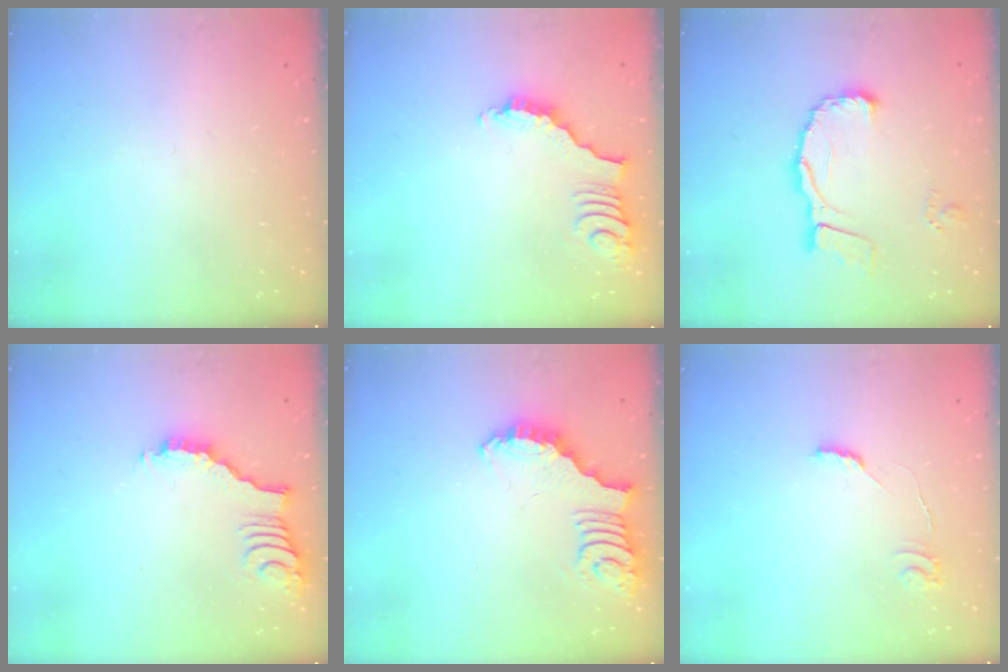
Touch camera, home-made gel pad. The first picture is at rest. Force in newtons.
{"total": 2.9, "press": 2.9, "slide": 0.6}
{"total": 11.5, "press": 11.3, "slide": 2.0}
{"total": 2.6, "press": 2.6, "slide": 0.4}
{"total": 2.7, "press": 2.6, "slide": 0.5}
{"total": 6.6, "press": 6.6, "slide": 0.5}